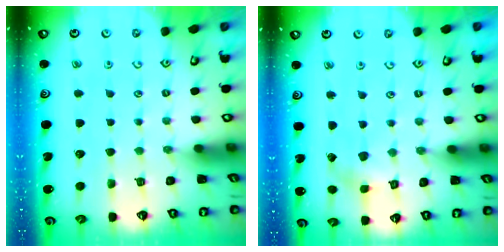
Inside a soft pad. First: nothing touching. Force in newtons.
{"total": 2.7, "press": 2.7, "slide": 0.3}